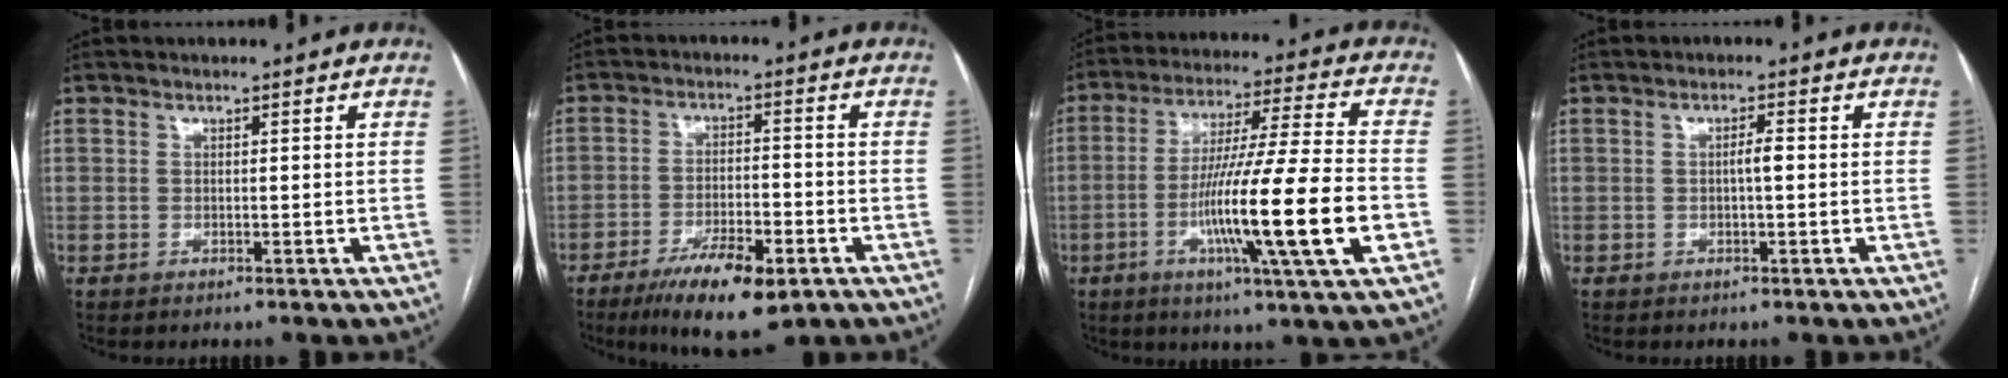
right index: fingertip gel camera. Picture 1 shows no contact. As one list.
[{"total": 11.1, "force": [-6.5, 2.4, 8.6], "torque": [-0.150, -0.020, -0.103]}, {"total": 18.6, "force": [-5.2, -0.6, 17.8], "torque": [-0.309, -0.015, -0.093]}, {"total": 1.7, "force": [-0.1, 0.2, 1.7], "torque": [-0.027, 0.003, -0.002]}]